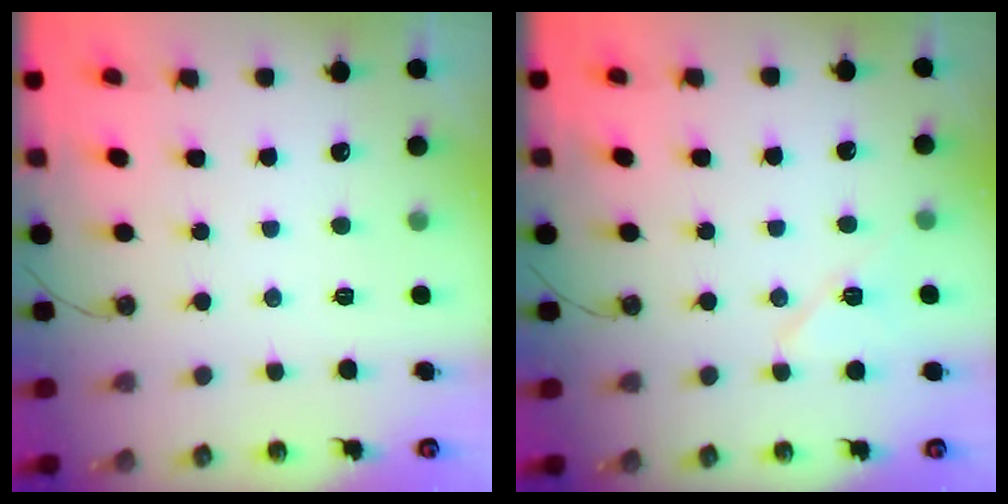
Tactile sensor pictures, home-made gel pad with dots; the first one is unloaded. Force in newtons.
{"total": 7.7, "press": 7.6, "slide": 1.3}